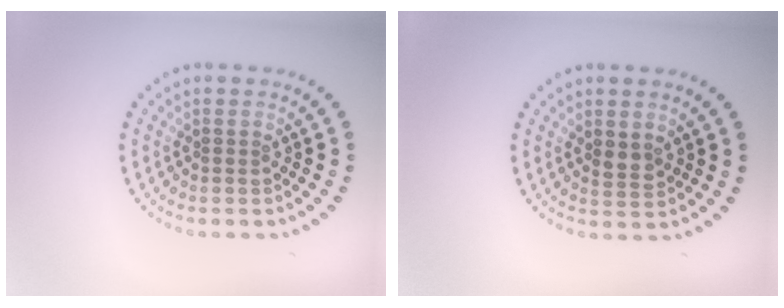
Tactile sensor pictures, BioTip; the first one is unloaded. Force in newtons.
{"total": 1.4, "press": 1.4, "slide": 0.4}